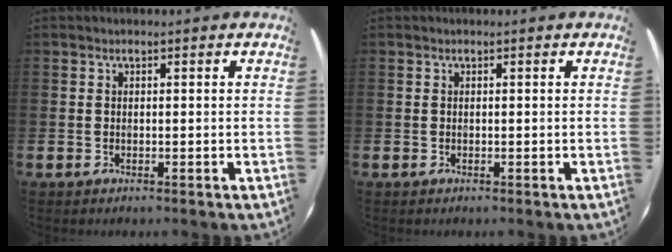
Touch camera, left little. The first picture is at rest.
{"total": 0.0}